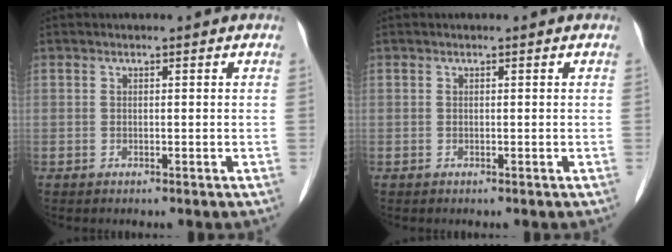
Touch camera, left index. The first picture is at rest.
{"total": 0.0}